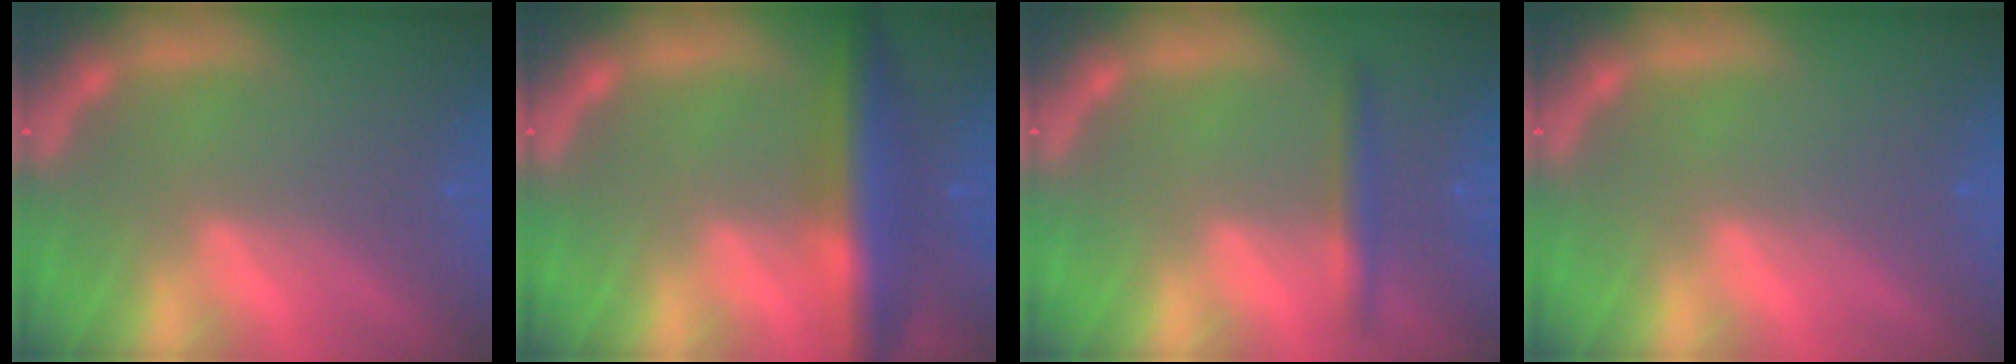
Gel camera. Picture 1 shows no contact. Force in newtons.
{"total": 7.0}
{"total": 2.4}
{"total": 0.0}